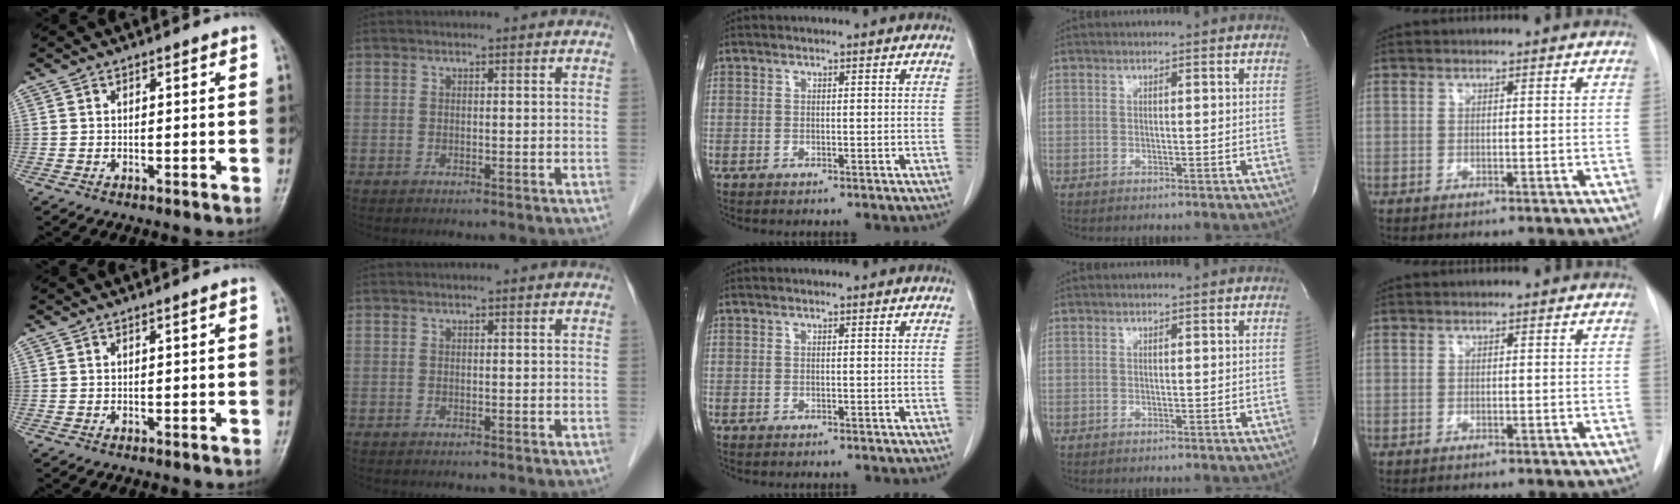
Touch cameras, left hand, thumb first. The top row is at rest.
{"thumb": {"total": 0.6, "force": [-0.1, 0.2, 0.6], "torque": [-0.009, 0.001, 0.001]}}